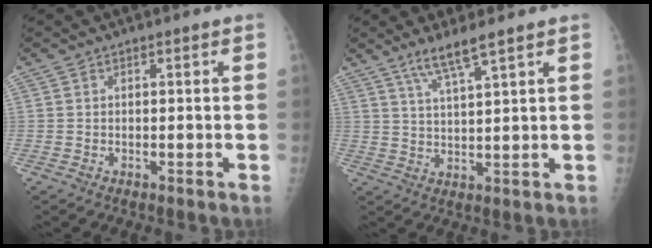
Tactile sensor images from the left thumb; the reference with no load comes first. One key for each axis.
{"total": 6.1, "fx": 4.3, "fy": 0.1, "fz": 4.4, "tx": -0.091, "ty": -0.023, "tz": 0.087}